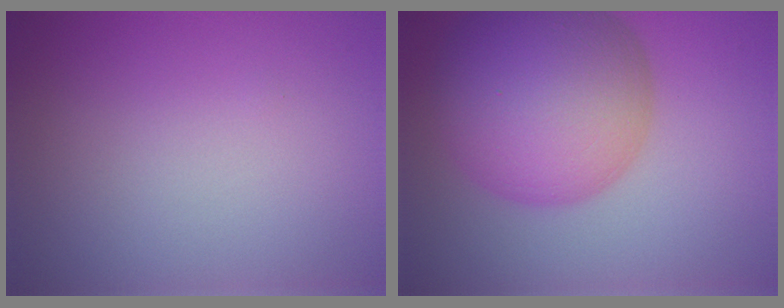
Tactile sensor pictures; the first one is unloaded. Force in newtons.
{"total": 12.5, "press": 12.5, "slide": 0.2}